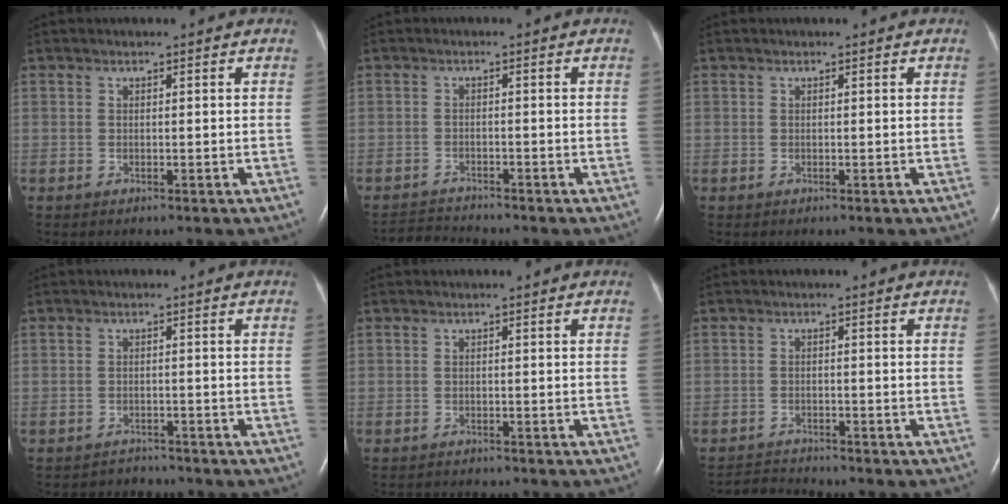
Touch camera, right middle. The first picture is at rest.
{"total": 3.0, "force": [-2.8, -0.6, -0.6], "torque": [0.010, -0.020, -0.048]}
{"total": 0.0}
{"total": 2.0, "force": [-1.7, 0.3, -1.0], "torque": [0.010, -0.010, -0.027]}
{"total": 1.4, "force": [-1.4, 0.1, 0.0], "torque": [0.000, -0.005, -0.017]}
{"total": 2.6, "force": [-2.4, -0.6, -0.7], "torque": [0.011, -0.020, -0.041]}